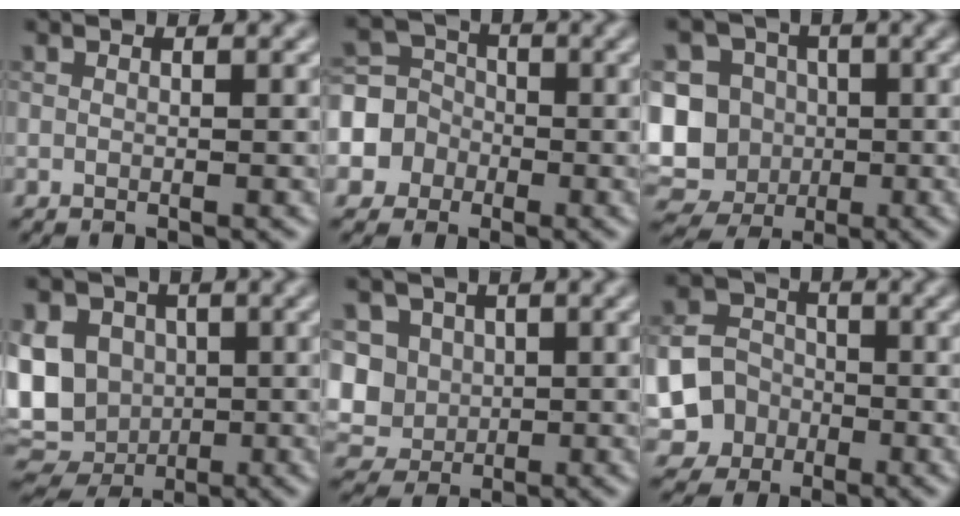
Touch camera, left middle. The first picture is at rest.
{"total": 6.6, "force": [-2.0, 6.2, 1.3], "torque": [-0.025, 0.015, -0.063]}
{"total": 13.6, "force": [-1.6, 12.7, 4.5], "torque": [-0.119, 0.008, -0.046]}
{"total": 10.0, "force": [0.4, 8.3, 5.6], "torque": [-0.085, 0.001, -0.010]}
{"total": 7.8, "force": [0.4, 7.0, 3.4], "torque": [-0.082, 0.028, -0.019]}
{"total": 9.0, "force": [-3.2, 8.1, 2.2], "torque": [-0.045, -0.011, -0.080]}